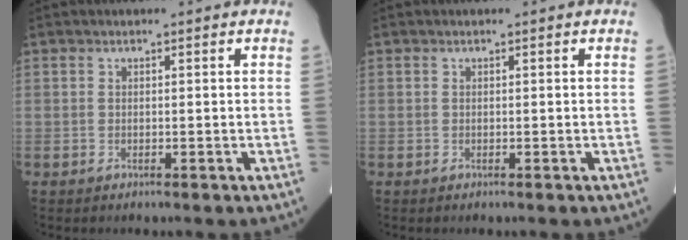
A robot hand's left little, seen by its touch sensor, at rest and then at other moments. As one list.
[{"total": 0.0}]